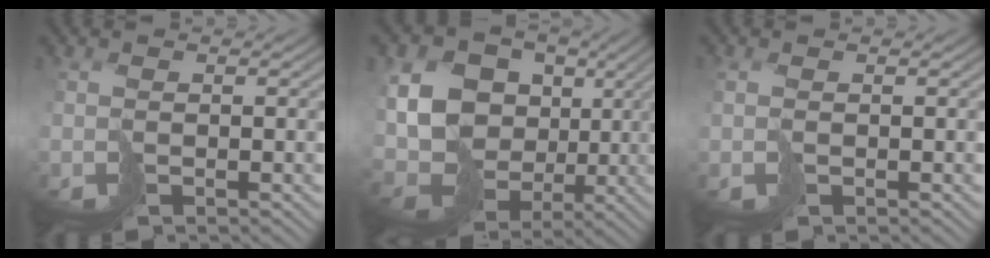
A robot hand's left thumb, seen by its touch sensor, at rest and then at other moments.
{"total": 15.4, "force": [1.5, 12.9, 8.2], "torque": [-0.223, 0.001, 0.033]}
{"total": 0.8, "force": [-0.1, 0.3, 0.7], "torque": [-0.021, -0.001, -0.002]}